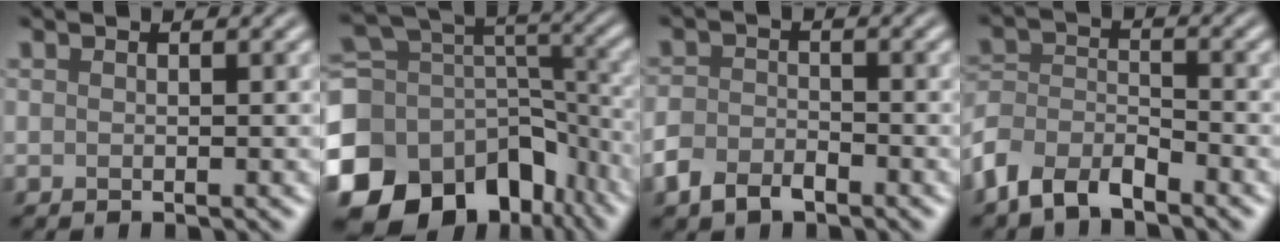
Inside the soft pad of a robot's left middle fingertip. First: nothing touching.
{"total": 15.2, "force": [-7.9, 10.8, 7.2], "torque": [-0.190, -0.014, -0.125]}
{"total": 3.1, "force": [-2.1, 1.7, 1.4], "torque": [-0.028, -0.002, -0.049]}
{"total": 5.2, "force": [-4.0, 2.3, 2.3], "torque": [-0.044, -0.002, -0.089]}